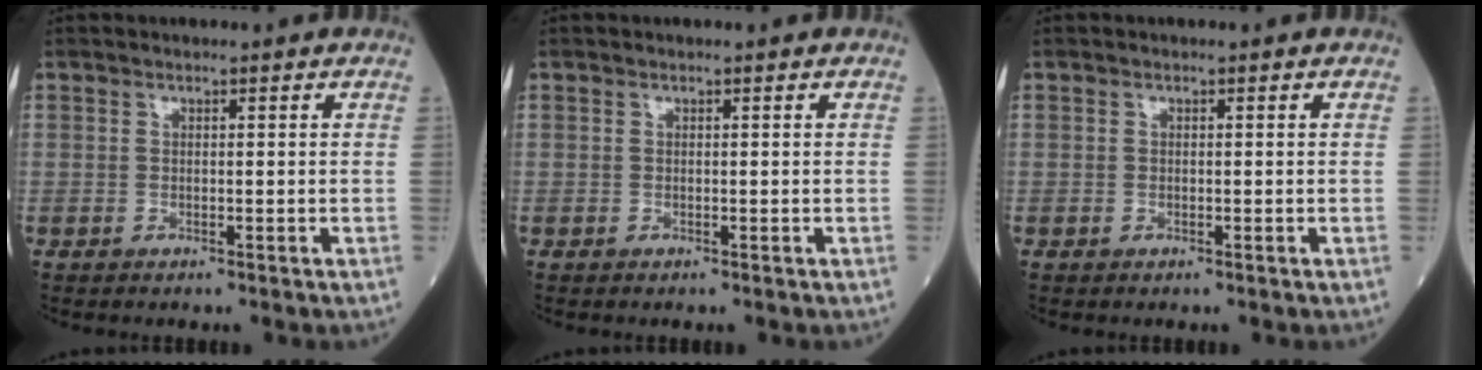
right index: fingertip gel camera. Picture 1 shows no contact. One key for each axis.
{"total": 0.0}
{"total": 0.0}